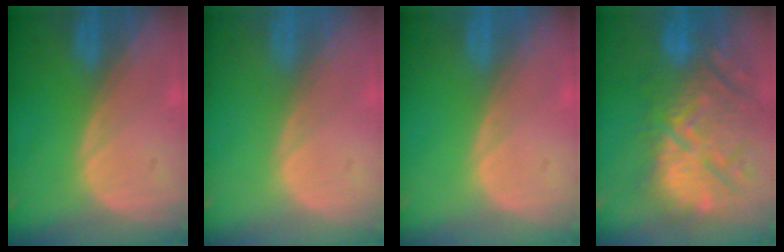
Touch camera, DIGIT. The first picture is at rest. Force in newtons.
{"total": 0.0}
{"total": 0.0}
{"total": 13.8, "press": 12.6, "slide": 5.6}